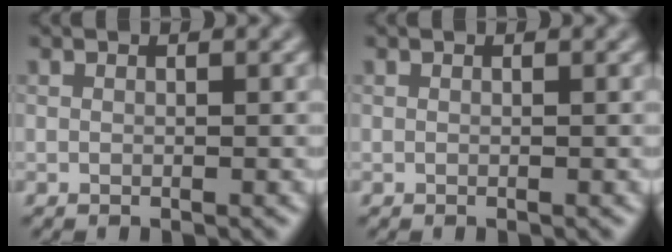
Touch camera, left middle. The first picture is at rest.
{"total": 0.0}